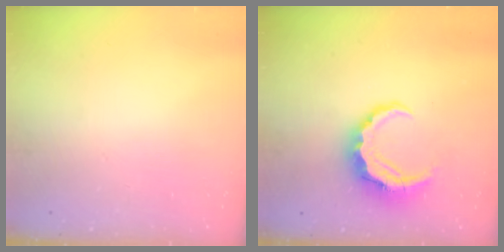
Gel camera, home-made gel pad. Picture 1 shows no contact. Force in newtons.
{"total": 7.5, "press": 7.4, "slide": 1.3}